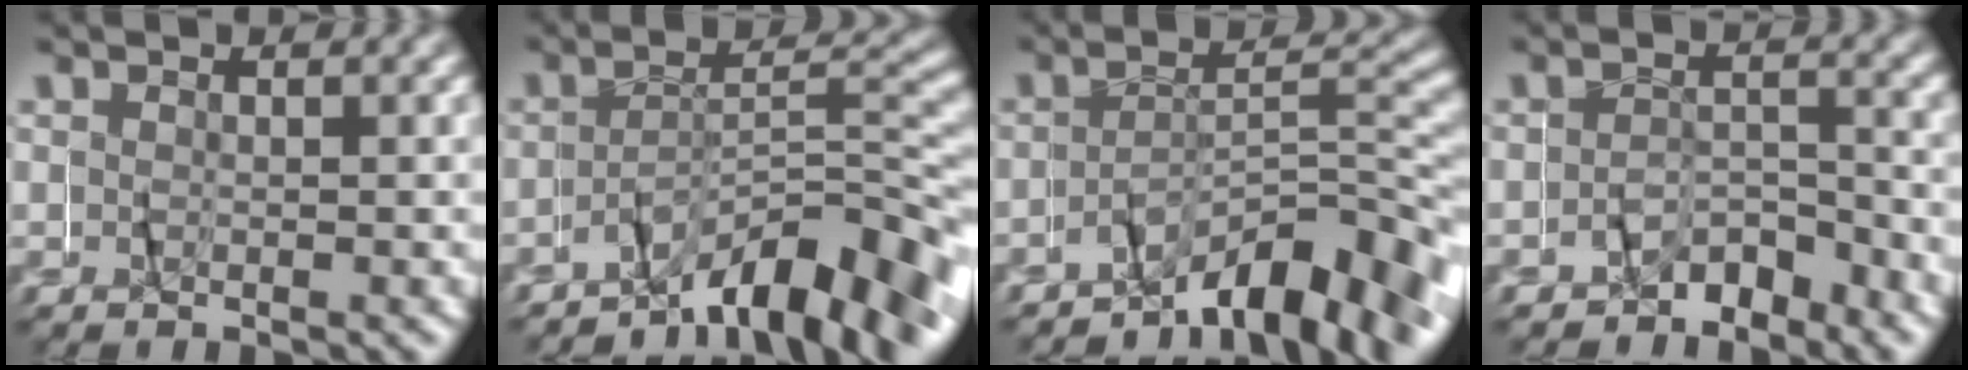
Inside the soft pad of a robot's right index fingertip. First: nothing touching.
{"total": 8.9, "force": [-7.3, 1.2, 4.9], "torque": [-0.066, -0.005, -0.111]}
{"total": 7.9, "force": [-6.7, 1.0, 4.1], "torque": [-0.057, -0.005, -0.103]}
{"total": 3.8, "force": [-3.7, 0.5, -0.6], "torque": [0.008, -0.003, -0.068]}